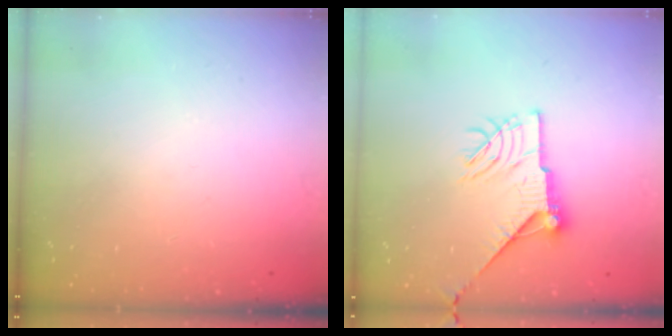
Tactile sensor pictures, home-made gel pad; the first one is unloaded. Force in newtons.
{"total": 12.8, "press": 12.8, "slide": 0.8}